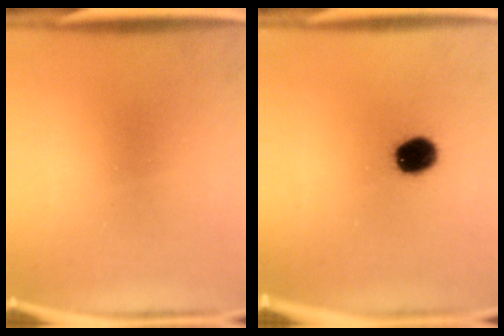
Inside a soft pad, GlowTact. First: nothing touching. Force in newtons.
{"total": 7.8}